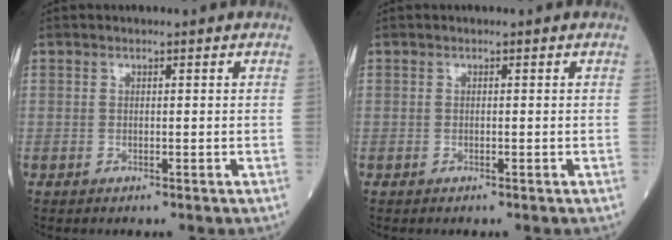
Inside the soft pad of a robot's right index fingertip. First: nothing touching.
{"total": 0.0}